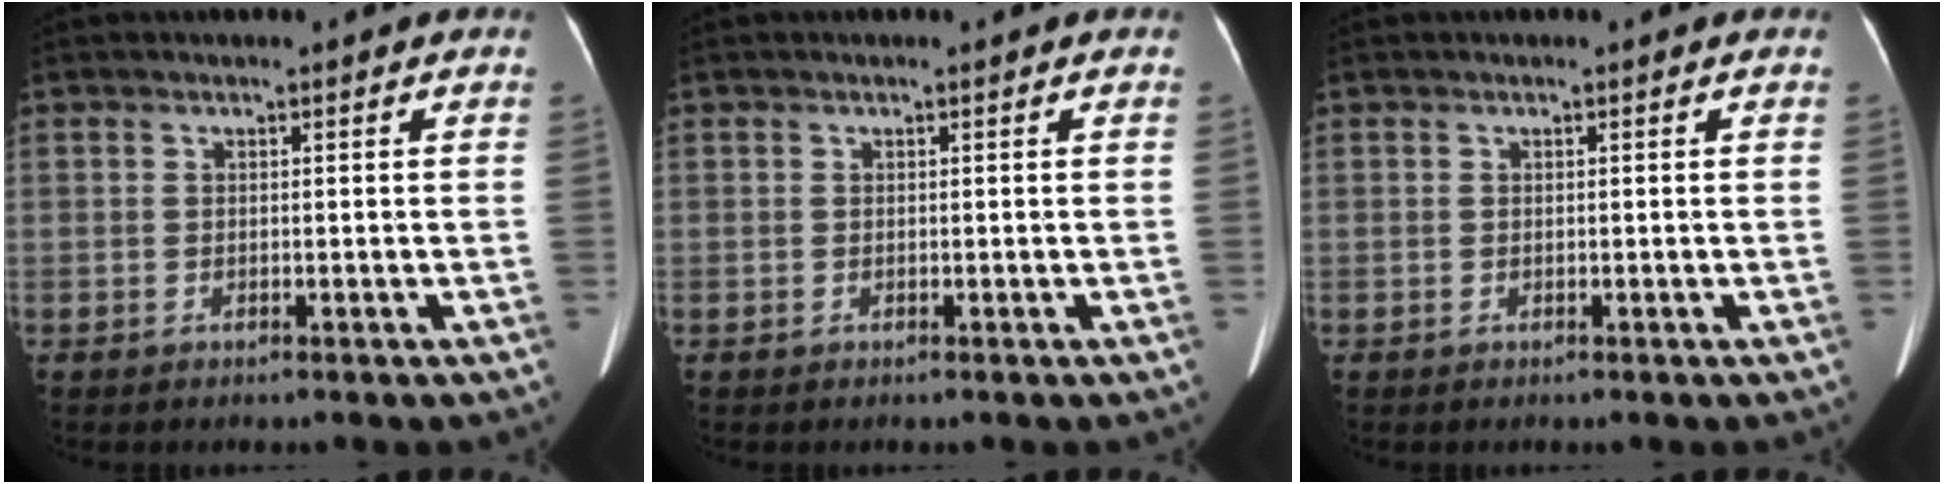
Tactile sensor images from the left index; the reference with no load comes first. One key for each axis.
{"total": 0.0}
{"total": 0.0}